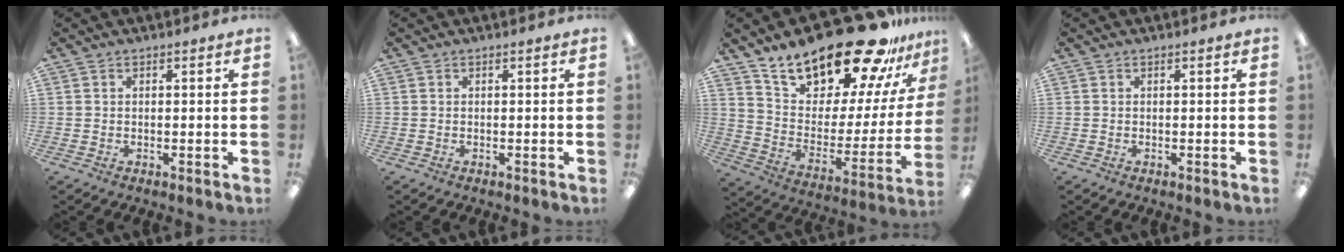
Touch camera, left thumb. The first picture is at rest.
{"total": 0.0}
{"total": 24.6, "force": [20.6, 8.1, 10.7], "torque": [-0.164, -0.153, 0.354]}
{"total": 0.0}